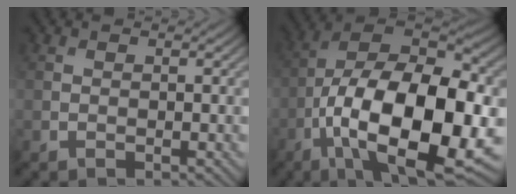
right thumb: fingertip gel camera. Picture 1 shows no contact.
{"total": 20.1, "force": [-5.9, 8.9, 17.1], "torque": [-0.306, -0.009, -0.103]}